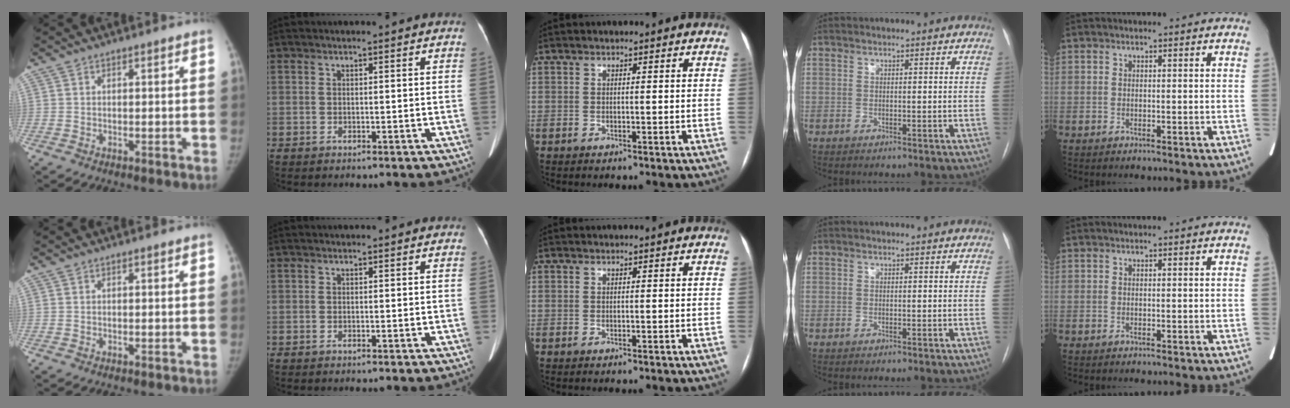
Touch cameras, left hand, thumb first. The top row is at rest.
{}